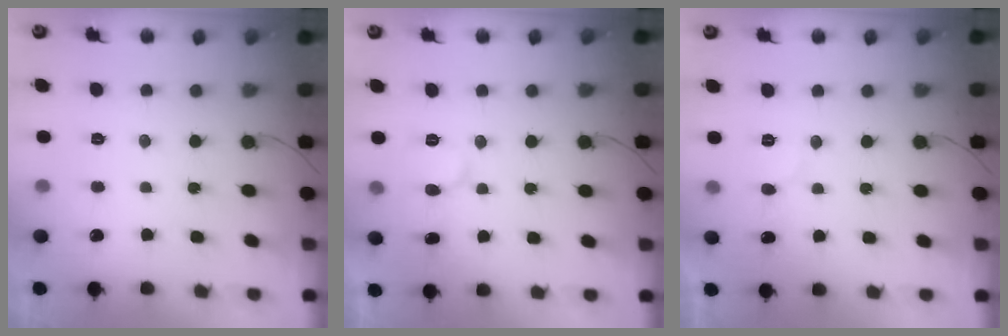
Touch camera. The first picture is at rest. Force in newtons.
{"total": 6.9, "press": 6.8, "slide": 0.7}
{"total": 4.8, "press": 4.7, "slide": 0.4}